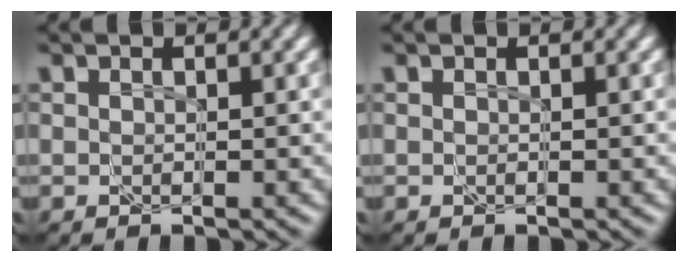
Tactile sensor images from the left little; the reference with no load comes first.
{"total": 0.0}